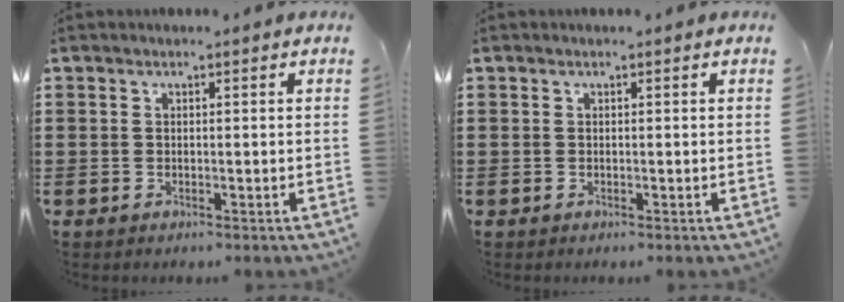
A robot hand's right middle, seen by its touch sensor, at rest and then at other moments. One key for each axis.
{"total": 0.0}